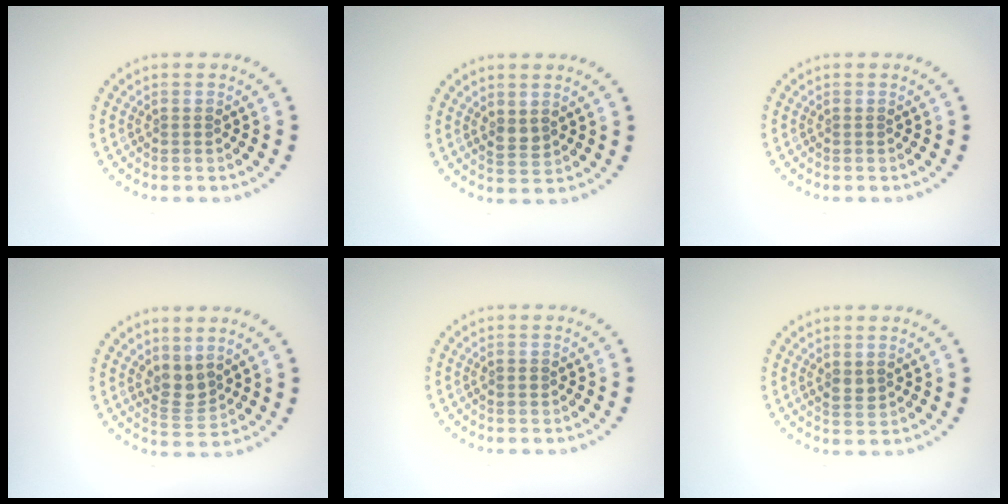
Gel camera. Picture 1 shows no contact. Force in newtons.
{"total": 1.4, "press": 1.3, "slide": 0.6}
{"total": 0.0}
{"total": 2.3, "press": 1.9, "slide": 1.3}
{"total": 0.7, "press": 0.7, "slide": 0.0}
{"total": 1.3, "press": 1.2, "slide": 0.3}